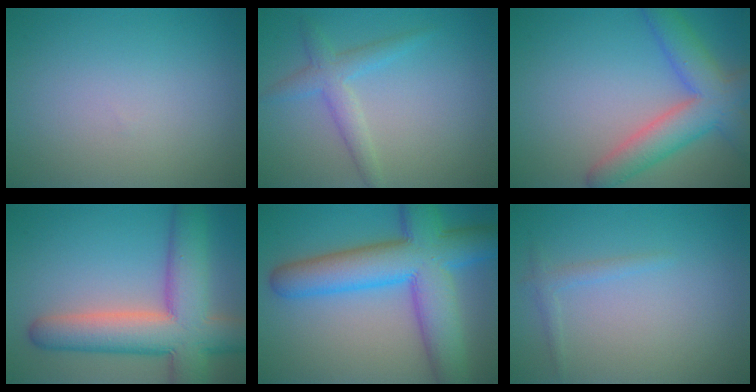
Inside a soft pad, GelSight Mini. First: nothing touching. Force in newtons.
{"total": 2.7, "press": 2.7, "slide": 0.1}
{"total": 6.4, "press": 6.4, "slide": 0.3}
{"total": 10.2, "press": 10.2, "slide": 0.8}
{"total": 10.9, "press": 10.9, "slide": 0.6}
{"total": 1.1, "press": 1.1, "slide": 0.0}